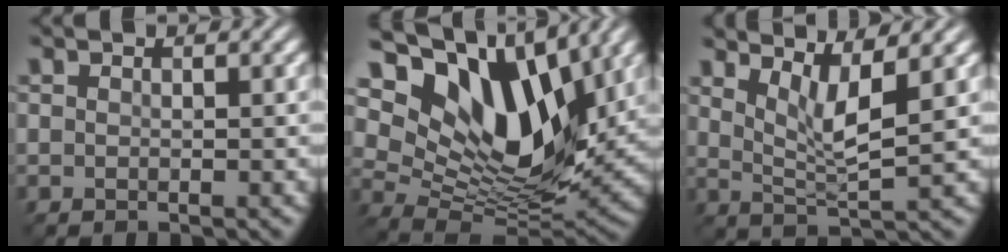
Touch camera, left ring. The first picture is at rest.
{"total": 14.5, "force": [7.0, 7.8, 10.0], "torque": [-0.167, 0.007, 0.122]}
{"total": 4.4, "force": [2.4, 0.8, 3.6], "torque": [-0.062, -0.009, 0.047]}